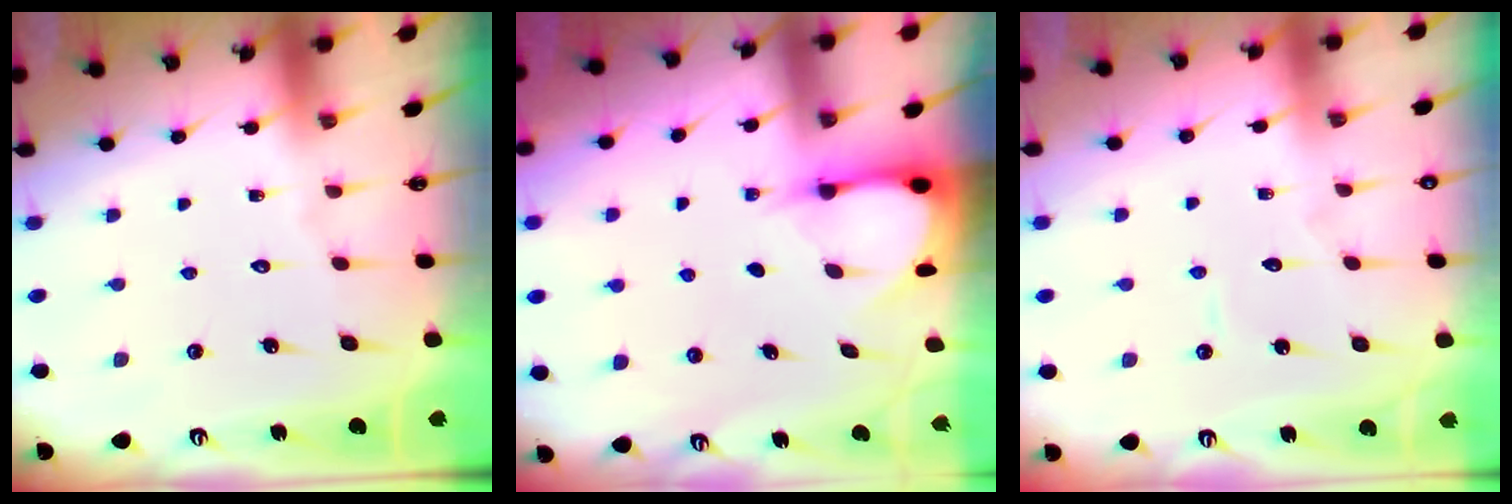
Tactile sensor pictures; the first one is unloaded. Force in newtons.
{"total": 3.2, "press": 3.2, "slide": 0.3}
{"total": 4.0, "press": 4.0, "slide": 0.3}